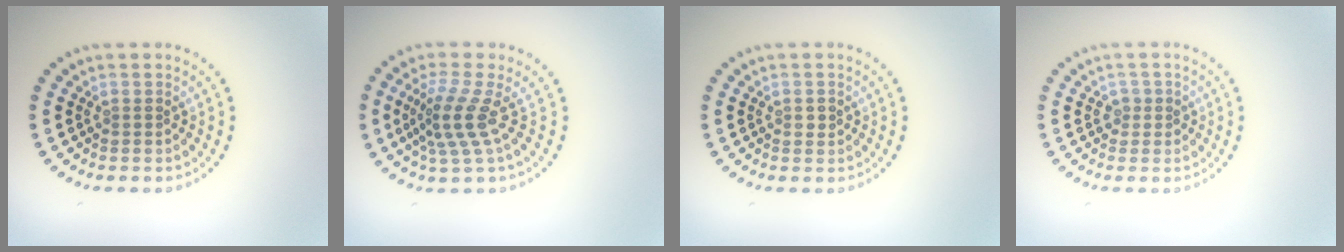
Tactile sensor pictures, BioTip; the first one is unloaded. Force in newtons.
{"total": 3.6, "press": 2.7, "slide": 2.5}
{"total": 0.8, "press": 0.8, "slide": 0.1}
{"total": 1.2, "press": 1.0, "slide": 0.7}